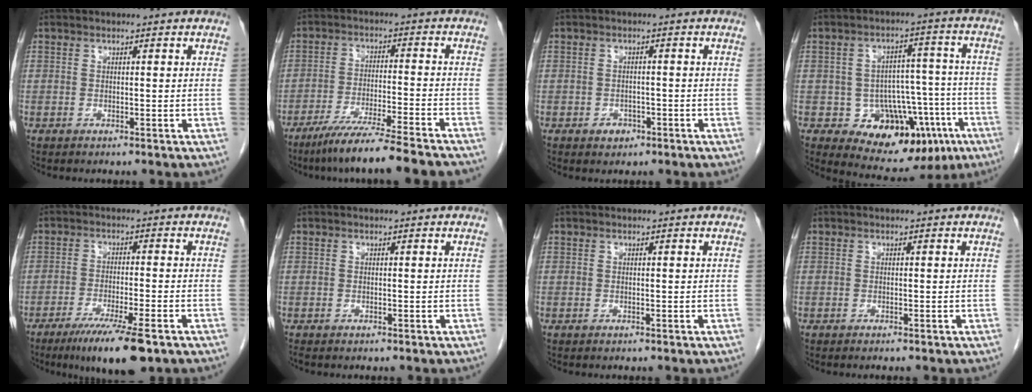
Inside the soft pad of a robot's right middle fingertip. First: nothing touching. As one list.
[{"total": 12.7, "force": [-10.5, -0.7, 7.0], "torque": [-0.102, -0.033, -0.169]}, {"total": 2.1, "force": [-1.2, 1.5, 0.8], "torque": [-0.009, 0.005, -0.012]}, {"total": 14.0, "force": [-6.7, 8.9, 8.4], "torque": [-0.083, 0.041, -0.080]}, {"total": 10.1, "force": [-6.6, 0.7, 7.6], "torque": [-0.120, -0.024, -0.103]}, {"total": 0.0}, {"total": 0.0}, {"total": 0.5, "force": [-0.5, 0.0, 0.3], "torque": [-0.006, -0.001, -0.007]}]